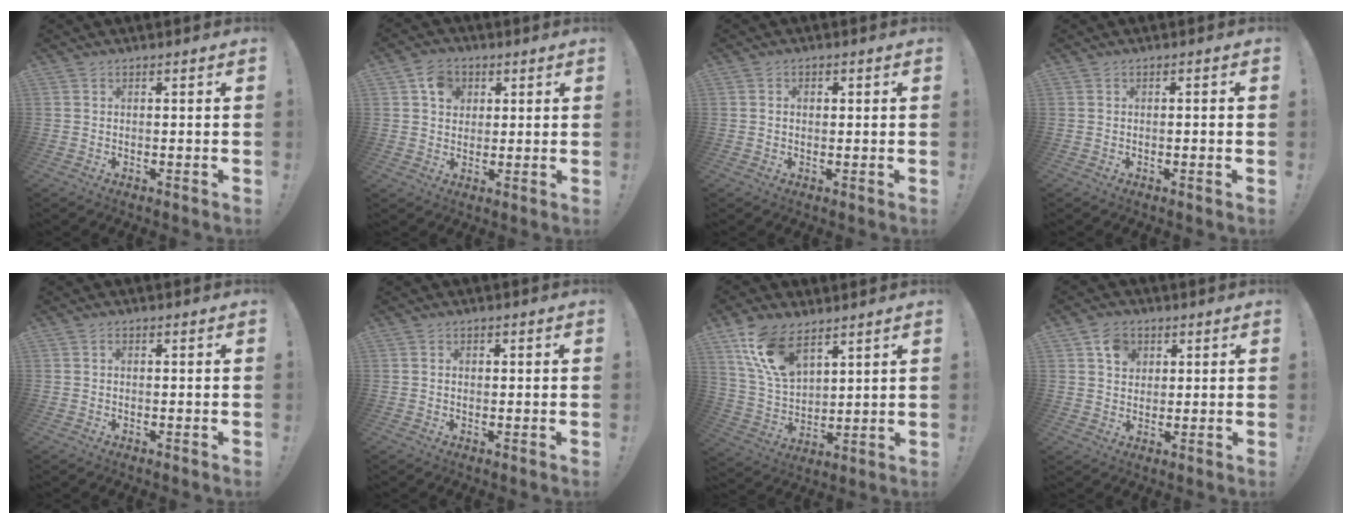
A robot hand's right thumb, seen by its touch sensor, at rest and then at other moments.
{"total": 7.7, "force": [3.1, 6.5, 2.6], "torque": [-0.038, -0.006, 0.059]}
{"total": 1.4, "force": [-0.1, 1.0, 0.9], "torque": [-0.016, 0.005, -0.004]}
{"total": 1.1, "force": [-0.6, -0.2, 0.9], "torque": [-0.021, 0.002, -0.009]}
{"total": 0.5, "force": [-0.1, 0.4, 0.4], "torque": [-0.008, 0.003, -0.002]}
{"total": 0.8, "force": [-0.1, 0.6, 0.5], "torque": [-0.009, 0.002, -0.003]}
{"total": 14.9, "force": [9.3, 7.9, 8.6], "torque": [-0.182, -0.038, 0.180]}
{"total": 6.7, "force": [3.1, 5.6, 2.0], "torque": [-0.025, -0.009, 0.058]}